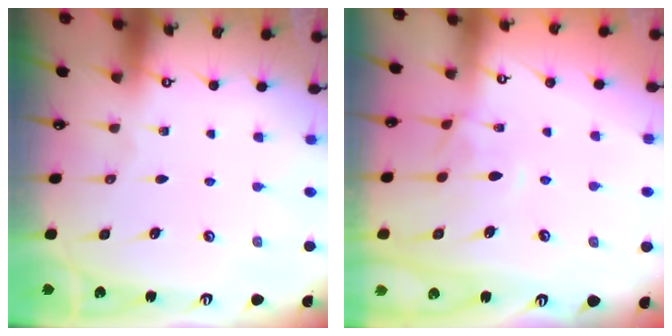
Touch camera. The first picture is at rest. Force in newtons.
{"total": 1.2, "press": 0.9, "slide": 0.8}